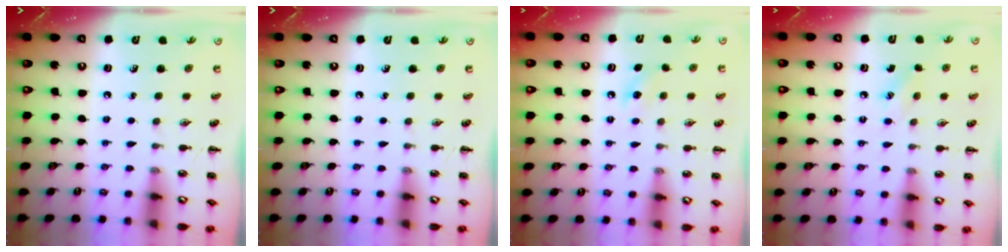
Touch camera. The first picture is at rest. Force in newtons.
{"total": 0.0}
{"total": 5.4, "press": 5.2, "slide": 1.7}
{"total": 6.6, "press": 6.4, "slide": 1.8}